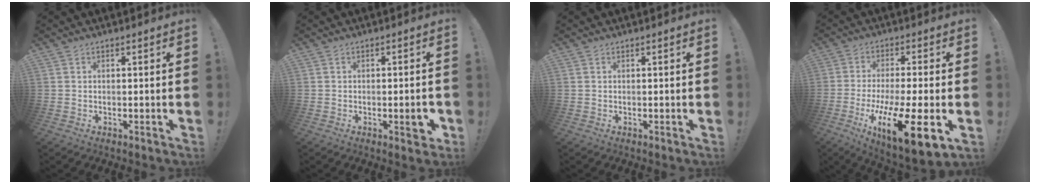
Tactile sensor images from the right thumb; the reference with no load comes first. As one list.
[{"total": 4.4, "force": [-1.3, 1.3, 4.0], "torque": [-0.048, 0.000, -0.020]}, {"total": 0.0}, {"total": 16.6, "force": [-6.6, 3.9, 14.7], "torque": [-0.251, 0.024, -0.101]}]